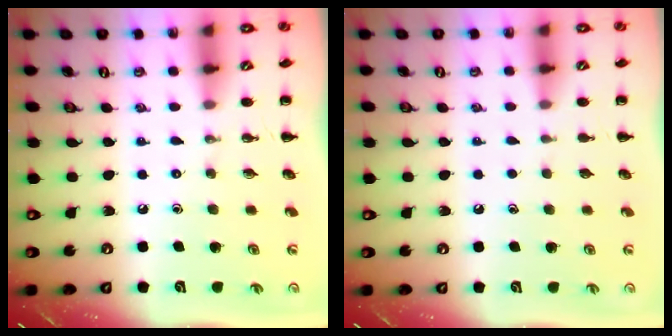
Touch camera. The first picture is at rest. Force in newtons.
{"total": 0.8, "press": 0.8, "slide": 0.1}